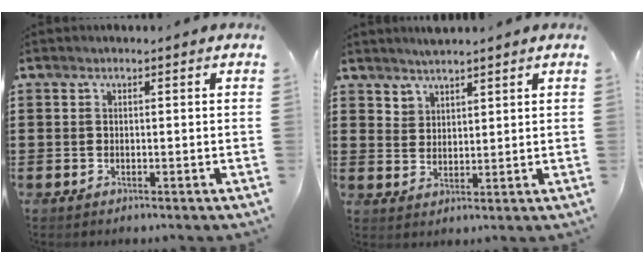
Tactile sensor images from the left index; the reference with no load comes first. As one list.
[{"total": 2.9, "force": [2.7, 0.9, -0.3], "torque": [-0.001, -0.005, 0.053]}]